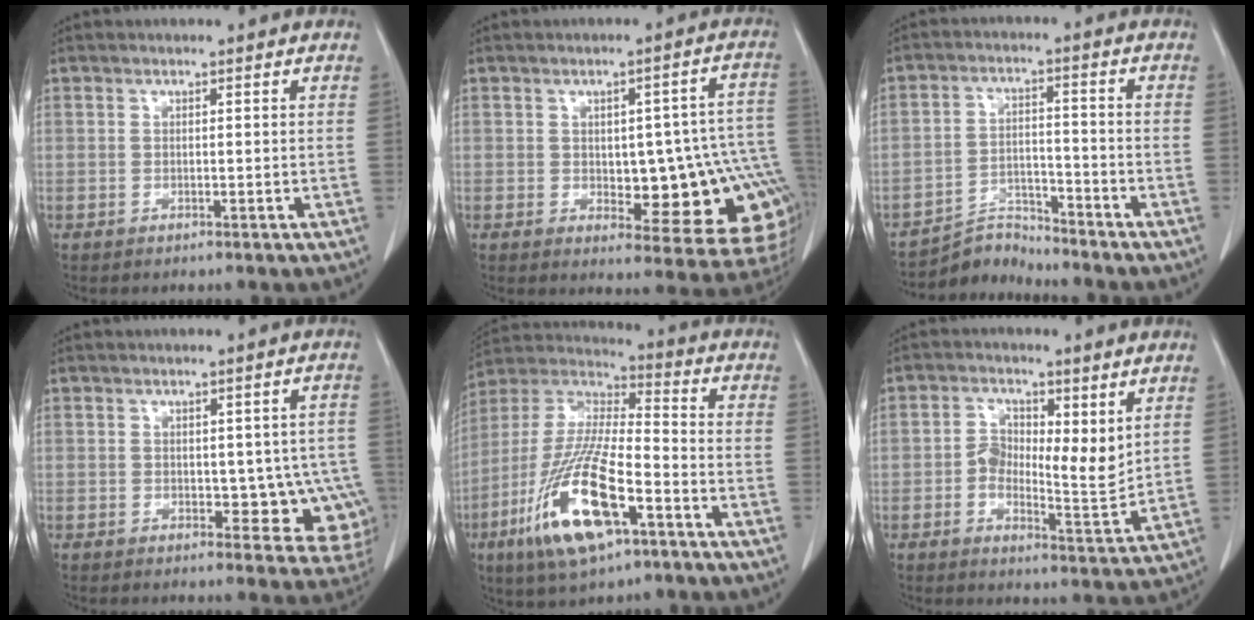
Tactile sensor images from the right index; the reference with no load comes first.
{"total": 16.8, "force": [-2.7, 6.3, 15.3], "torque": [-0.107, 0.035, -0.014]}
{"total": 5.2, "force": [-5.0, 0.2, -1.5], "torque": [0.027, 0.008, -0.086]}
{"total": 8.1, "force": [-1.5, 5.2, 6.0], "torque": [-0.042, 0.015, -0.011]}
{"total": 18.4, "force": [-8.2, 4.6, 15.9], "torque": [-0.349, -0.026, -0.147]}
{"total": 7.3, "force": [1.6, 3.7, 6.1], "torque": [-0.097, 0.004, 0.025]}